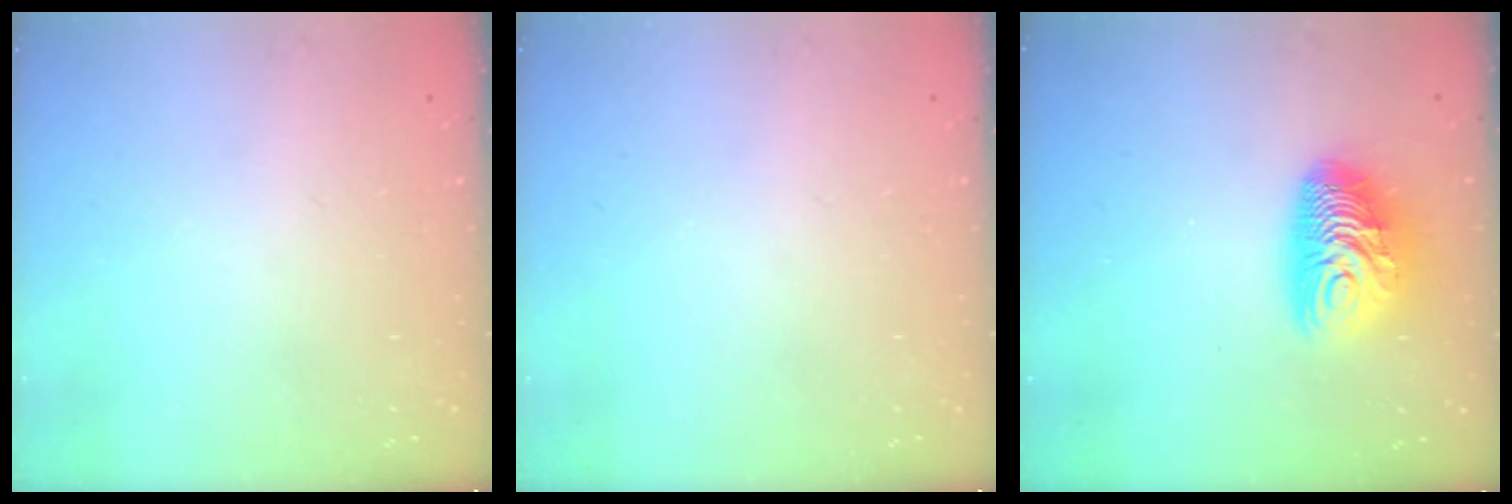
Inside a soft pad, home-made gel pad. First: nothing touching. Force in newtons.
{"total": 0.0}
{"total": 12.0, "press": 12.0, "slide": 0.8}